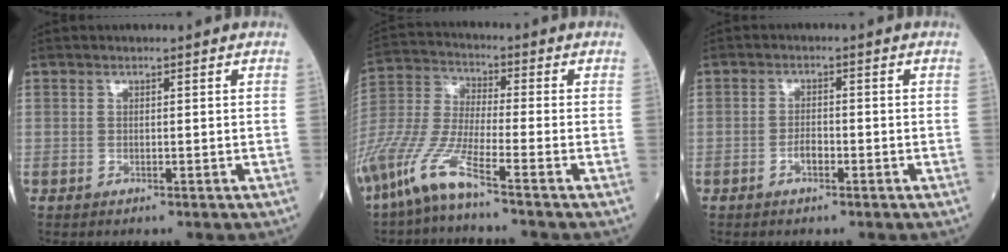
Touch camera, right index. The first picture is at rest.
{"total": 12.4, "force": [-8.3, 0.4, 9.2], "torque": [-0.212, -0.025, -0.171]}
{"total": 1.8, "force": [-0.9, 0.8, 1.3], "torque": [-0.022, 0.004, -0.018]}